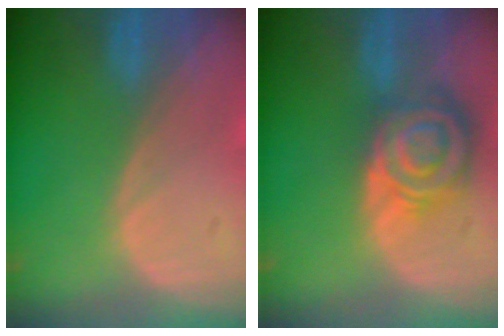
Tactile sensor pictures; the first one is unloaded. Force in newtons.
{"total": 8.6, "press": 7.5, "slide": 4.1}